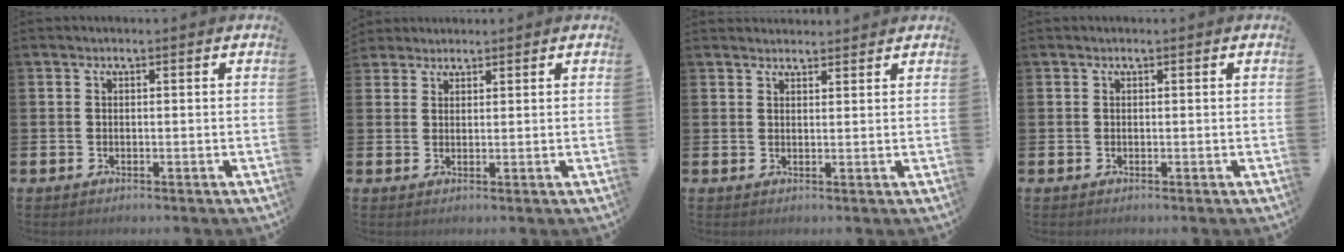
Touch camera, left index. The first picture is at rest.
{"total": 2.6, "force": [2.4, 1.0, -0.2], "torque": [0.007, -0.005, 0.044]}
{"total": 2.2, "force": [2.1, 0.4, 0.0], "torque": [0.009, -0.011, 0.037]}
{"total": 0.0}